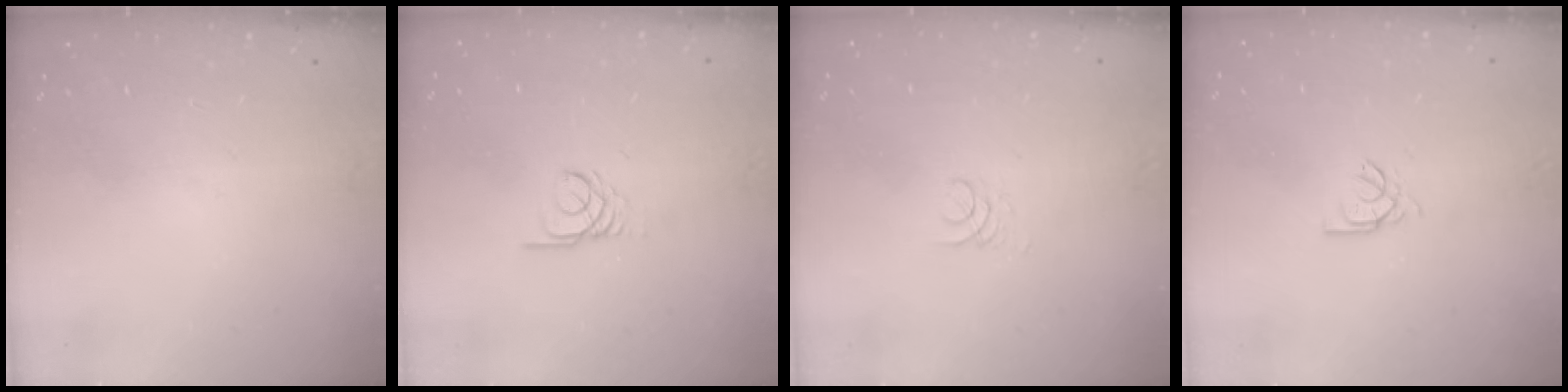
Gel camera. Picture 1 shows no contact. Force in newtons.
{"total": 2.5, "press": 2.5, "slide": 0.2}
{"total": 1.0, "press": 1.0, "slide": 0.1}
{"total": 2.2, "press": 2.2, "slide": 0.6}